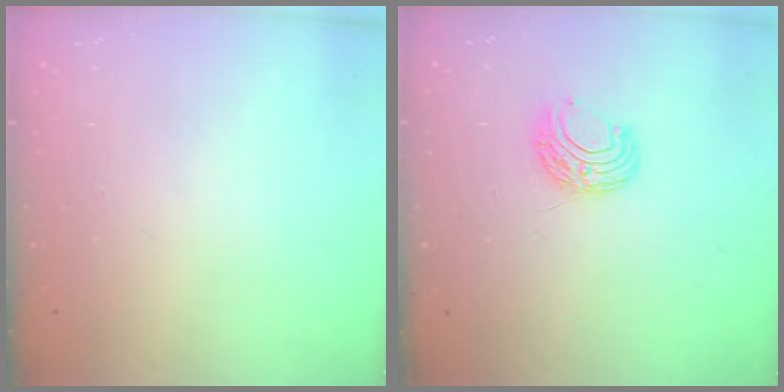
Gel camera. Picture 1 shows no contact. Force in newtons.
{"total": 7.5, "press": 7.4, "slide": 0.6}